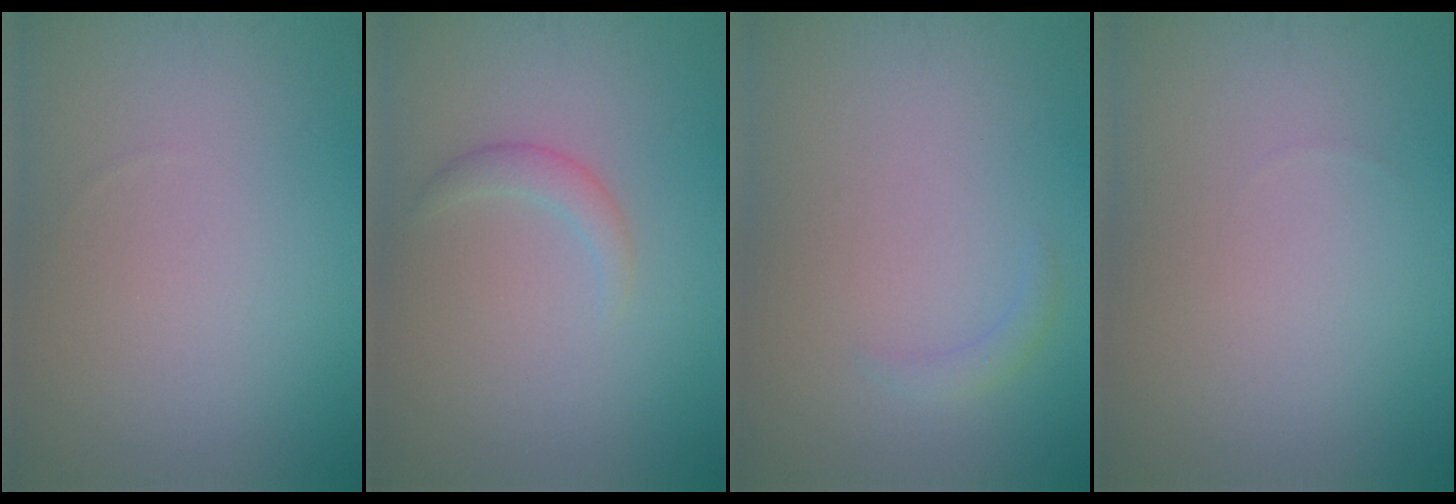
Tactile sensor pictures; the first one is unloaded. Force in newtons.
{"total": 1.4, "press": 1.4, "slide": 0.2}
{"total": 1.0, "press": 1.0, "slide": 0.1}
{"total": 0.0}